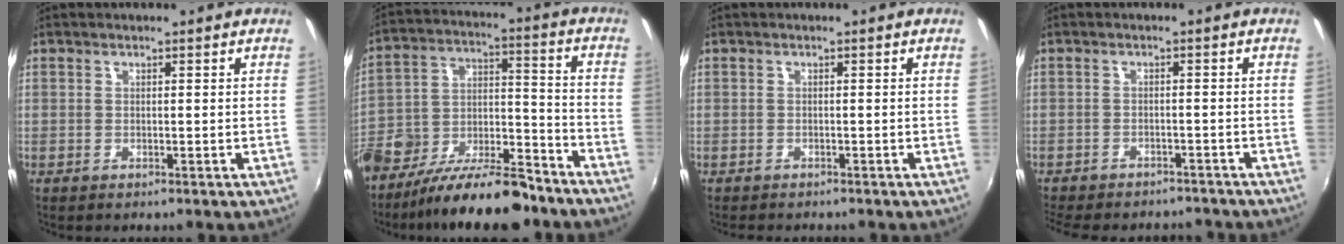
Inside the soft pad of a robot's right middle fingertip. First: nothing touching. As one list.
[{"total": 19.4, "force": [-12.4, 8.3, 12.4], "torque": [-0.252, -0.008, -0.203]}, {"total": 1.6, "force": [-1.5, 0.5, 0.3], "torque": [-0.011, -0.006, -0.023]}, {"total": 12.9, "force": [-11.2, 4.2, 4.8], "torque": [-0.112, -0.014, -0.153]}]